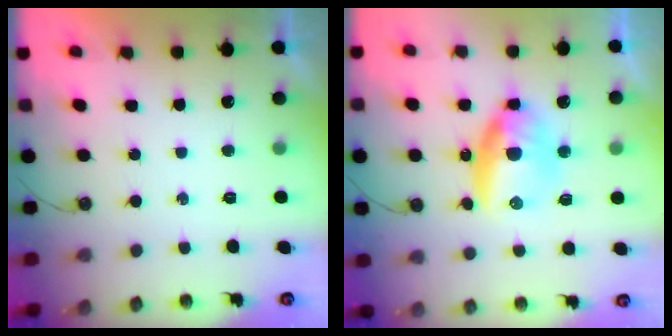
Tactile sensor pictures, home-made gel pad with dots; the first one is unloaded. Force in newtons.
{"total": 9.6, "press": 9.5, "slide": 0.9}